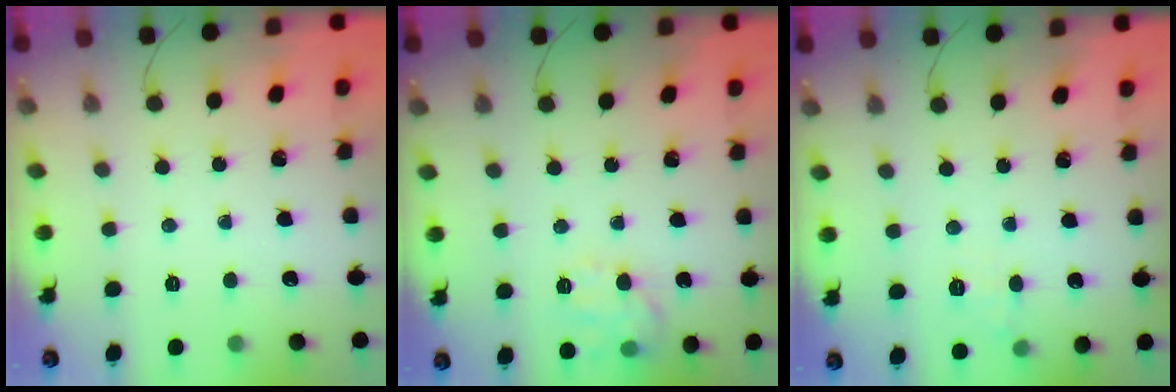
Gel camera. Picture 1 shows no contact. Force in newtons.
{"total": 10.7, "press": 10.7, "slide": 0.6}
{"total": 7.4, "press": 7.2, "slide": 1.8}